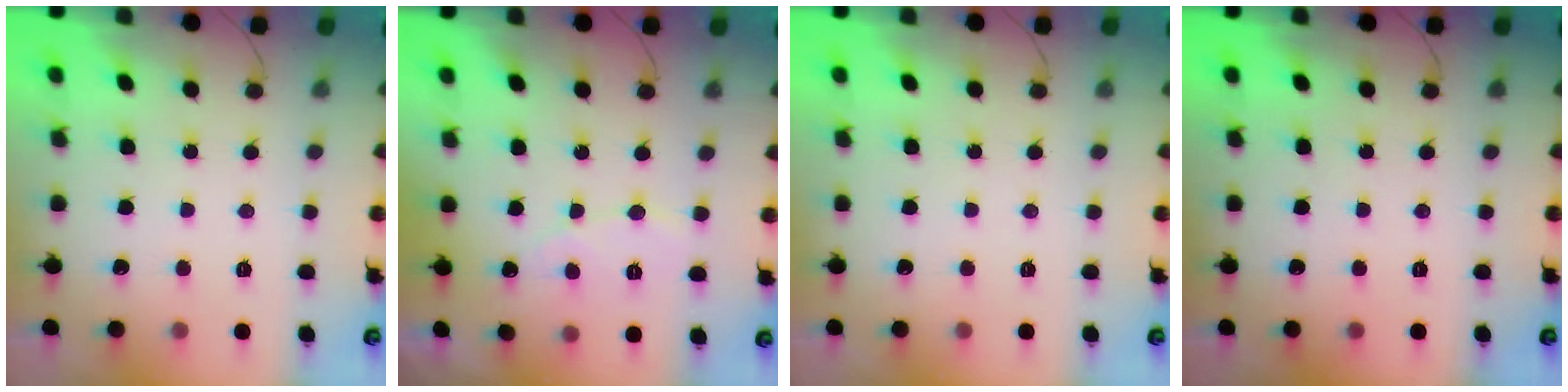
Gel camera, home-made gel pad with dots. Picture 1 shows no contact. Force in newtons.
{"total": 5.4, "press": 5.3, "slide": 0.4}
{"total": 0.0}
{"total": 0.0}